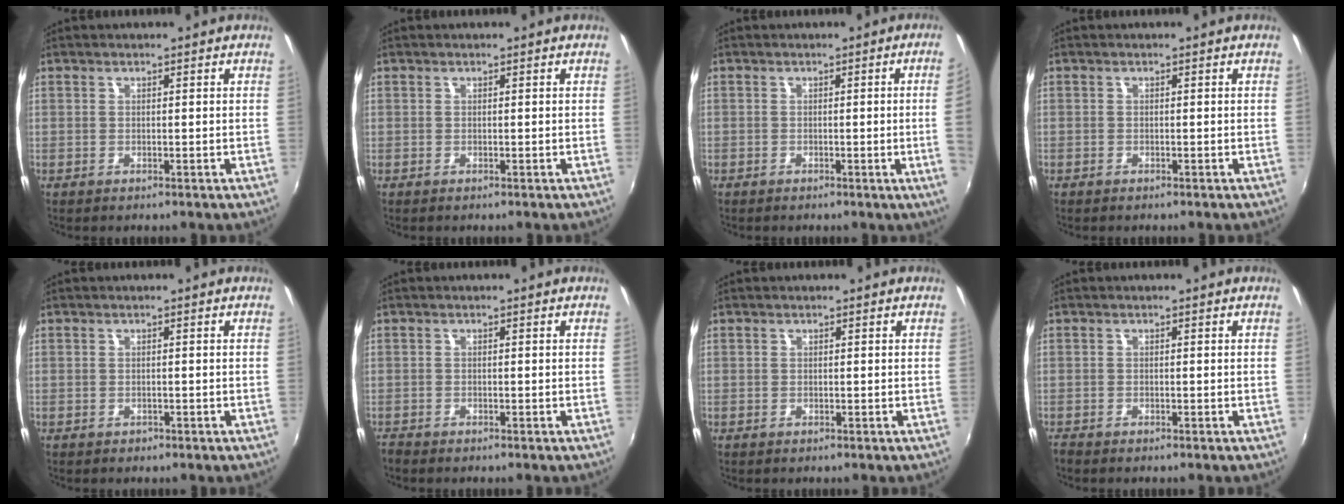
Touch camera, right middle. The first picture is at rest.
{"total": 0.0}
{"total": 4.1, "force": [0.0, -1.6, 3.7], "torque": [-0.057, -0.010, 0.004]}
{"total": 0.7, "force": [-0.5, 0.5, -0.1], "torque": [-0.002, 0.003, -0.007]}
{"total": 0.7, "force": [-0.5, 0.5, 0.1], "torque": [-0.003, -0.002, -0.006]}
{"total": 1.3, "force": [-1.3, 0.3, 0.2], "torque": [-0.008, -0.008, -0.028]}
{"total": 0.0}
{"total": 1.0, "force": [-1.0, 0.2, 0.1], "torque": [-0.007, -0.007, -0.022]}